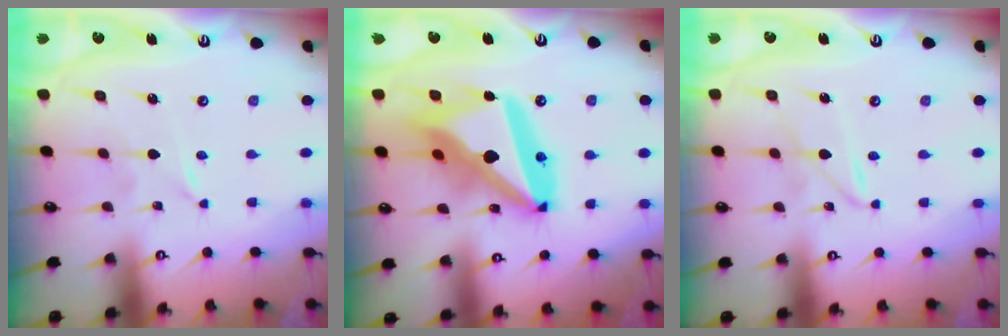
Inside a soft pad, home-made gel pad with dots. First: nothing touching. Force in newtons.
{"total": 23.8, "press": 23.6, "slide": 3.0}
{"total": 2.9, "press": 2.9, "slide": 0.3}